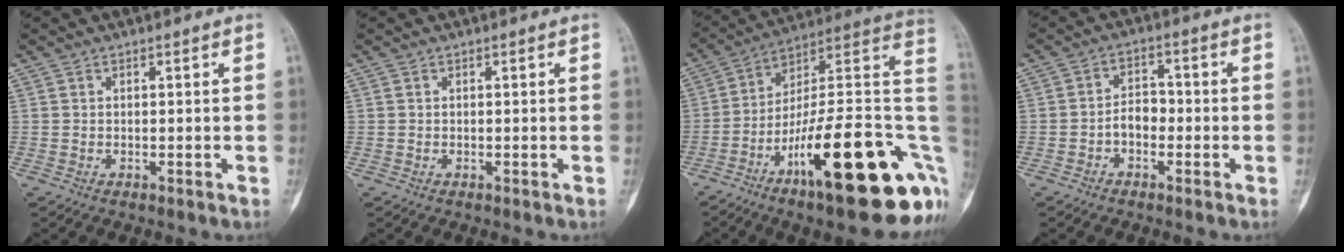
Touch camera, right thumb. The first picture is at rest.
{"total": 0.0}
{"total": 29.7, "force": [-9.4, 8.3, 26.9], "torque": [-0.309, 0.064, -0.144]}
{"total": 4.4, "force": [-1.5, 3.1, 2.7], "torque": [-0.027, 0.023, -0.036]}